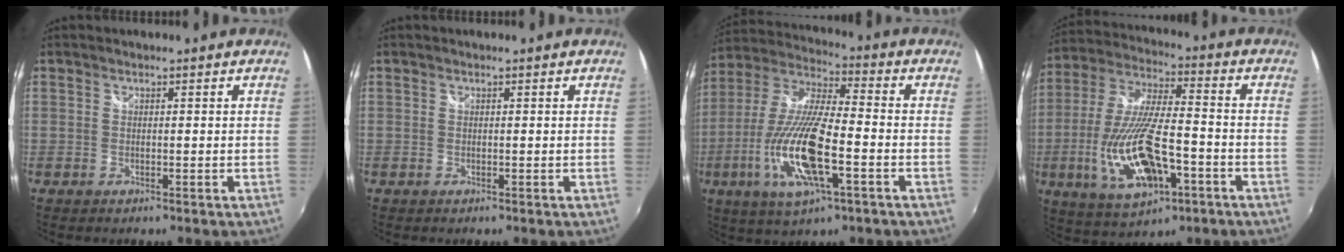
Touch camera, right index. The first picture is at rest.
{"total": 0.0}
{"total": 18.6, "force": [-6.2, 5.0, 16.8], "torque": [-0.347, -0.024, -0.120]}
{"total": 18.9, "force": [-6.5, 6.9, 16.3], "torque": [-0.345, -0.025, -0.105]}